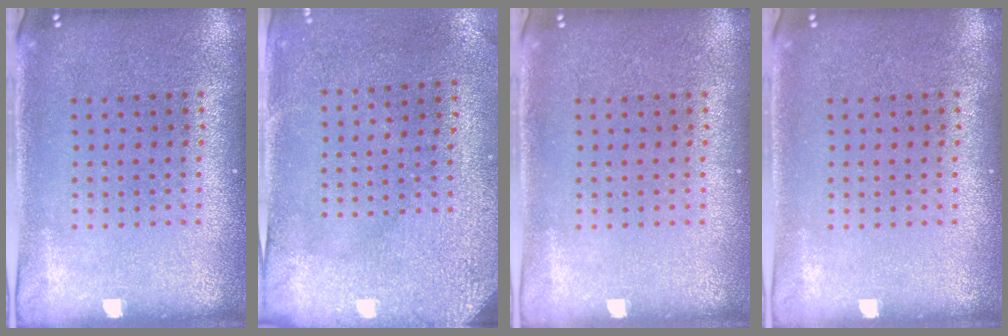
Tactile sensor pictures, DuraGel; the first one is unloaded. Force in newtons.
{"total": 3.0, "press": 2.4, "slide": 1.7}
{"total": 0.0}
{"total": 0.0}